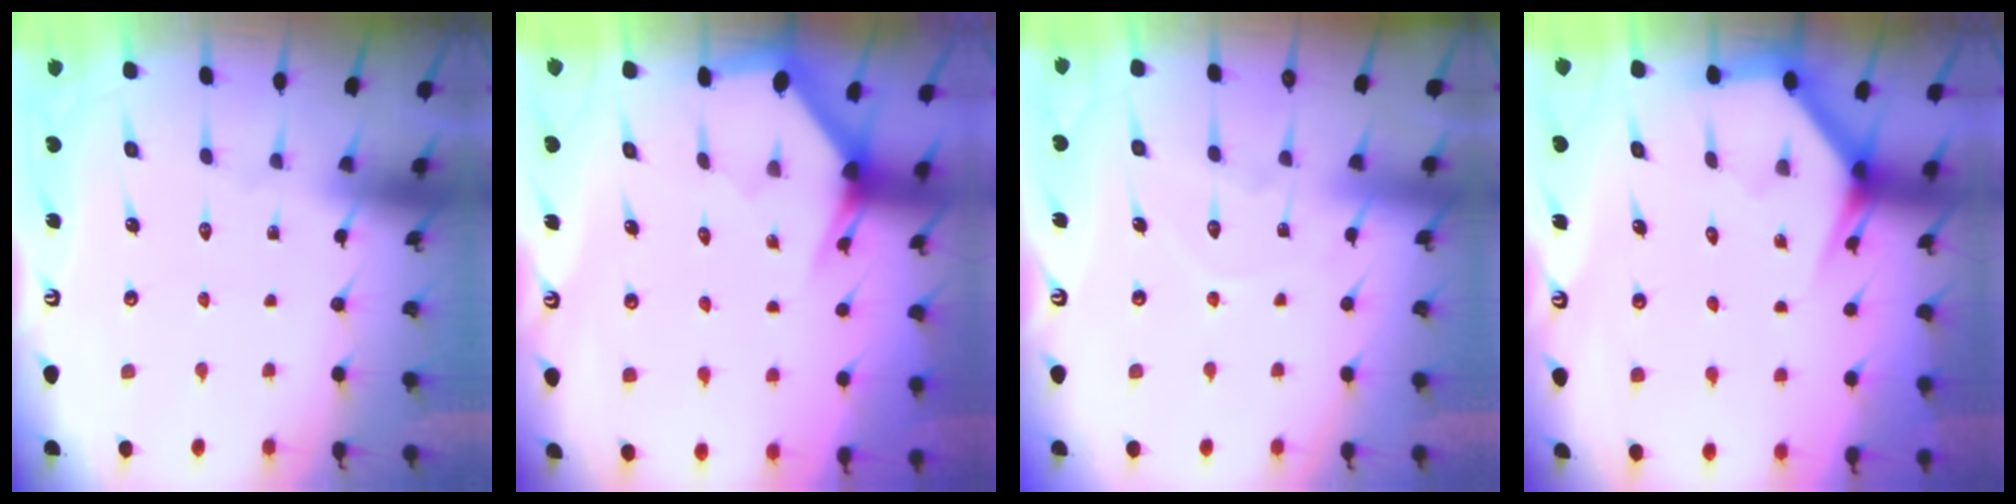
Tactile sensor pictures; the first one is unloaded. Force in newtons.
{"total": 3.0, "press": 3.0, "slide": 0.1}
{"total": 7.8, "press": 7.7, "slide": 0.7}
{"total": 3.3, "press": 3.3, "slide": 0.3}